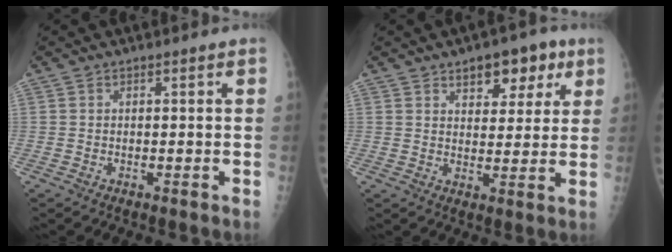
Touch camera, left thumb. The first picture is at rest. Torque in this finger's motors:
{"motor_torque": [-0.05, 0.13, -0.12, -0.03, 0.04]}